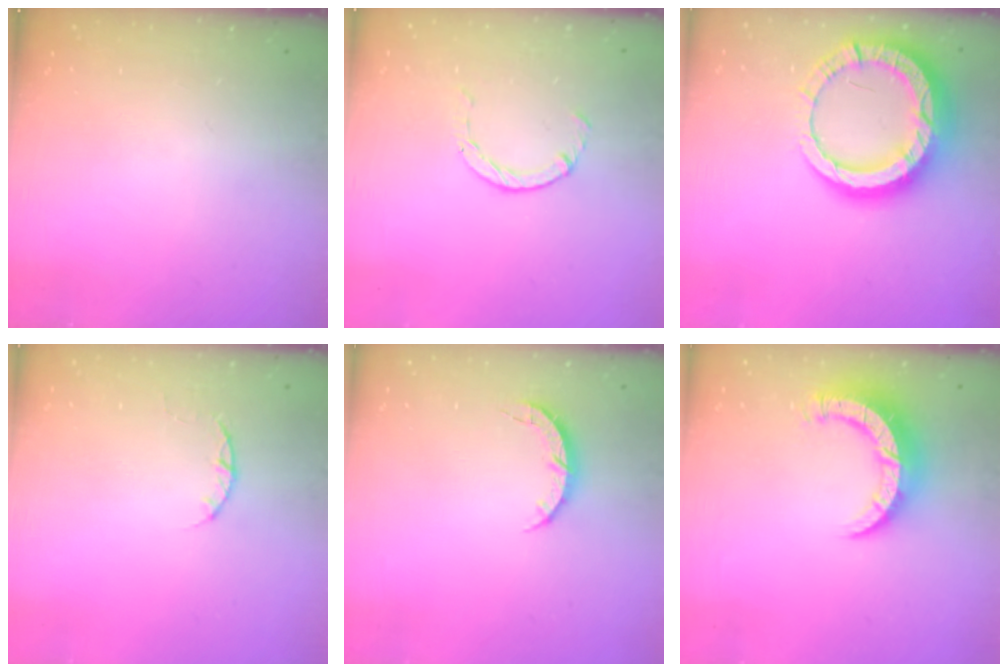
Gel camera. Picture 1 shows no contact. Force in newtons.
{"total": 2.1, "press": 2.1, "slide": 0.3}
{"total": 17.4, "press": 17.3, "slide": 1.8}
{"total": 2.5, "press": 2.4, "slide": 0.4}
{"total": 4.4, "press": 4.4, "slide": 0.5}
{"total": 9.6, "press": 9.5, "slide": 1.2}